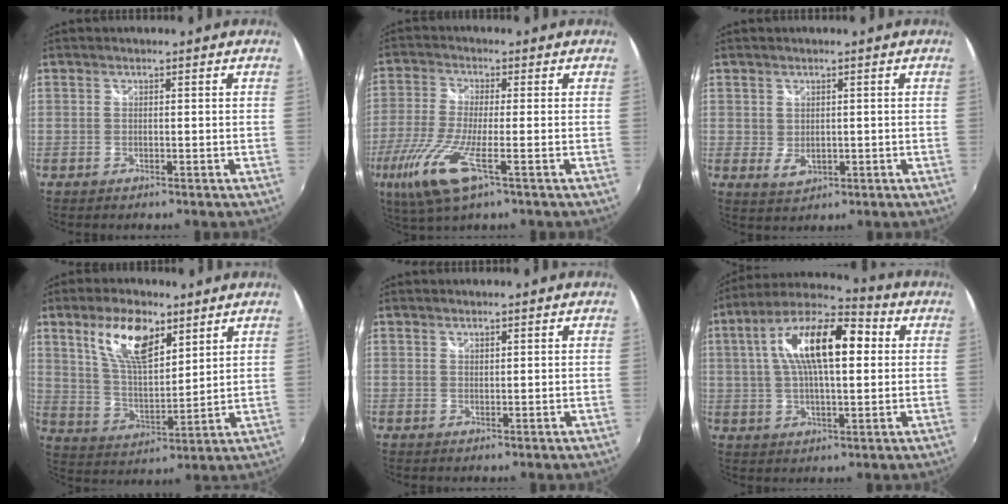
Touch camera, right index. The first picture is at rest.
{"total": 12.9, "force": [-6.0, 2.3, 11.3], "torque": [-0.252, -0.039, -0.115]}
{"total": 3.0, "force": [0.4, 2.5, 1.6], "torque": [-0.025, -0.003, 0.010]}
{"total": 12.9, "force": [7.1, 5.4, 9.3], "torque": [-0.169, 0.011, 0.141]}
{"total": 0.8, "force": [0.7, 0.3, 0.3], "torque": [-0.002, 0.000, 0.012]}
{"total": 16.9, "force": [3.5, 6.5, 15.2], "torque": [-0.273, 0.027, 0.047]}